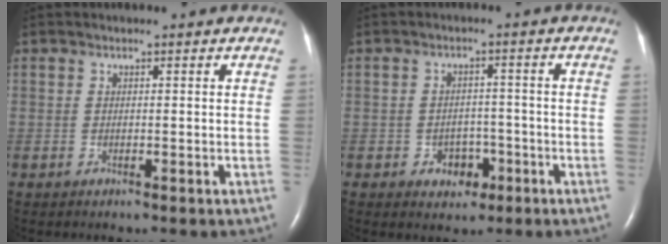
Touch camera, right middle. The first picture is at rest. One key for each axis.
{"total": 3.8, "fx": -1.7, "fy": 3.0, "fz": 1.8, "tx": -0.021, "ty": 0.011, "tz": -0.018}